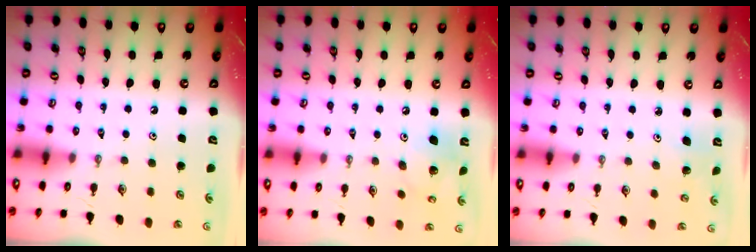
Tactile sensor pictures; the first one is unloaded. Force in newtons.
{"total": 10.0, "press": 9.8, "slide": 2.0}
{"total": 2.9, "press": 2.8, "slide": 0.8}